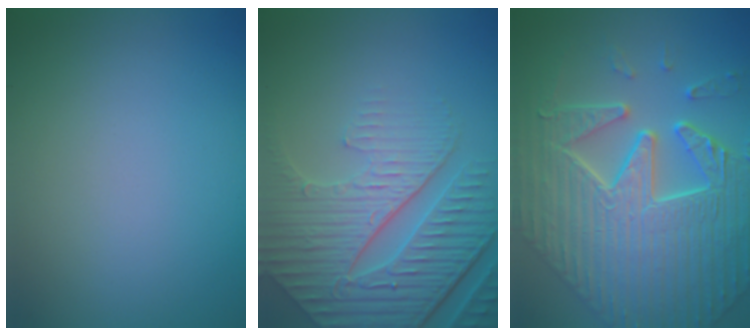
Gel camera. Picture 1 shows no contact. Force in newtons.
{"total": 8.7, "press": 6.1, "slide": 6.2}
{"total": 9.4, "press": 7.4, "slide": 5.9}